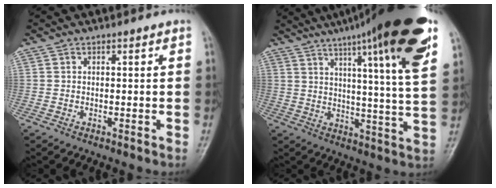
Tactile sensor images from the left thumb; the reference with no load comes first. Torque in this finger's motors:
{"motor_torque": [1.32, -0.31, 2.21, -0.57, 0.42]}